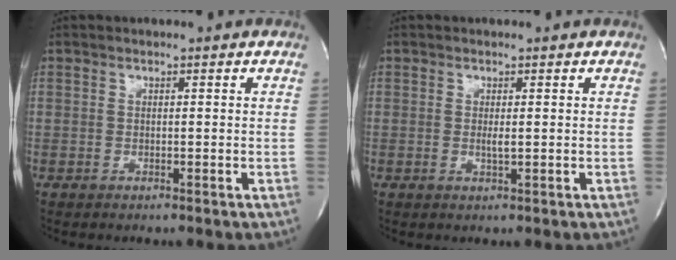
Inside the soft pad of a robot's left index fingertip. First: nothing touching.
{"total": 1.3, "force": [0.3, 0.1, 1.3], "torque": [-0.030, 0.000, 0.007]}